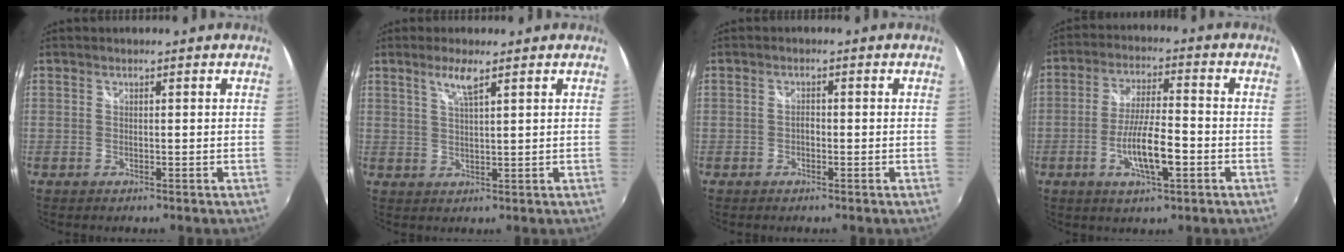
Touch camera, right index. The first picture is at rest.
{"total": 3.6, "force": [2.3, 0.2, 2.8], "torque": [-0.054, 0.001, 0.044]}
{"total": 1.0, "force": [-0.5, 0.7, 0.6], "torque": [-0.011, 0.002, -0.009]}
{"total": 9.7, "force": [-3.4, 2.1, 8.8], "torque": [-0.169, -0.005, -0.059]}